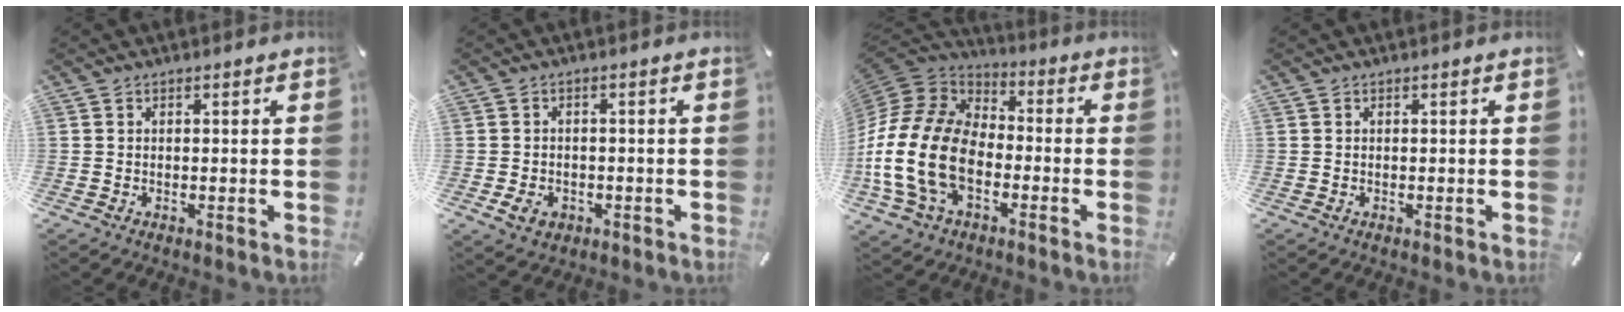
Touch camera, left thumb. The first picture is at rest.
{"total": 3.9, "force": [-1.5, 3.1, 1.9], "torque": [-0.030, 0.001, -0.029]}
{"total": 20.2, "force": [-7.3, 13.4, 13.2], "torque": [-0.294, 0.026, -0.130]}
{"total": 0.0}